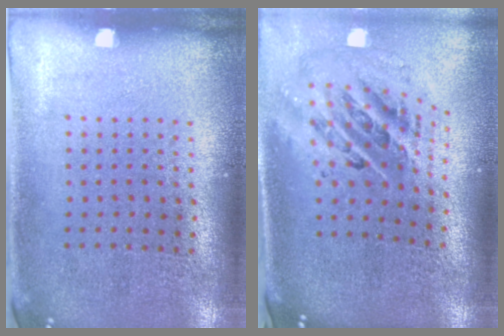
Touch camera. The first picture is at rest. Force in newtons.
{"total": 2.1, "press": 1.6, "slide": 1.4}